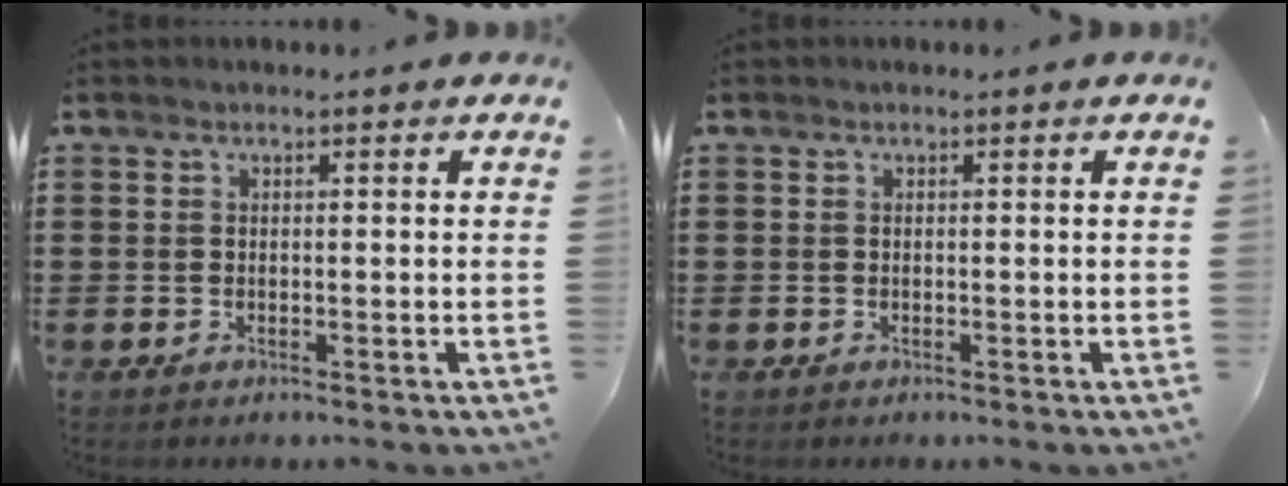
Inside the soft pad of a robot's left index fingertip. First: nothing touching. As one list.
[{"total": 0.0}]